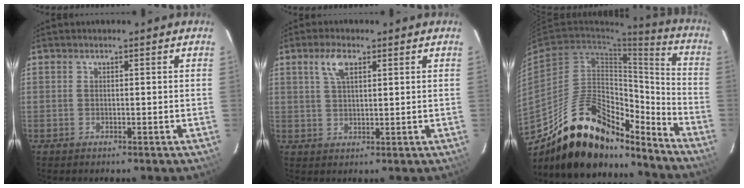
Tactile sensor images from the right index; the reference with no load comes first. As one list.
[{"total": 4.5, "force": [2.2, 1.8, 3.5], "torque": [-0.067, 0.009, 0.043]}, {"total": 25.6, "force": [-19.6, 10.5, 12.6], "torque": [-0.221, 0.040, -0.290]}]